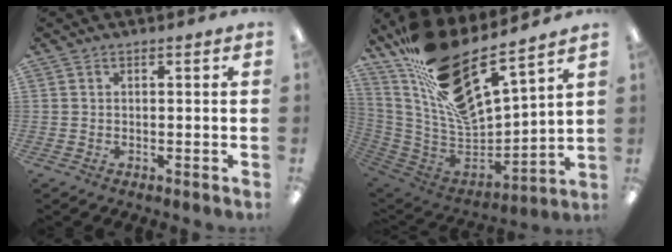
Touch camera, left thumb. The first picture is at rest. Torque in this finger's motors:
{"motor_torque": [1.57, -0.21, 1.95, -0.83, 0.60]}